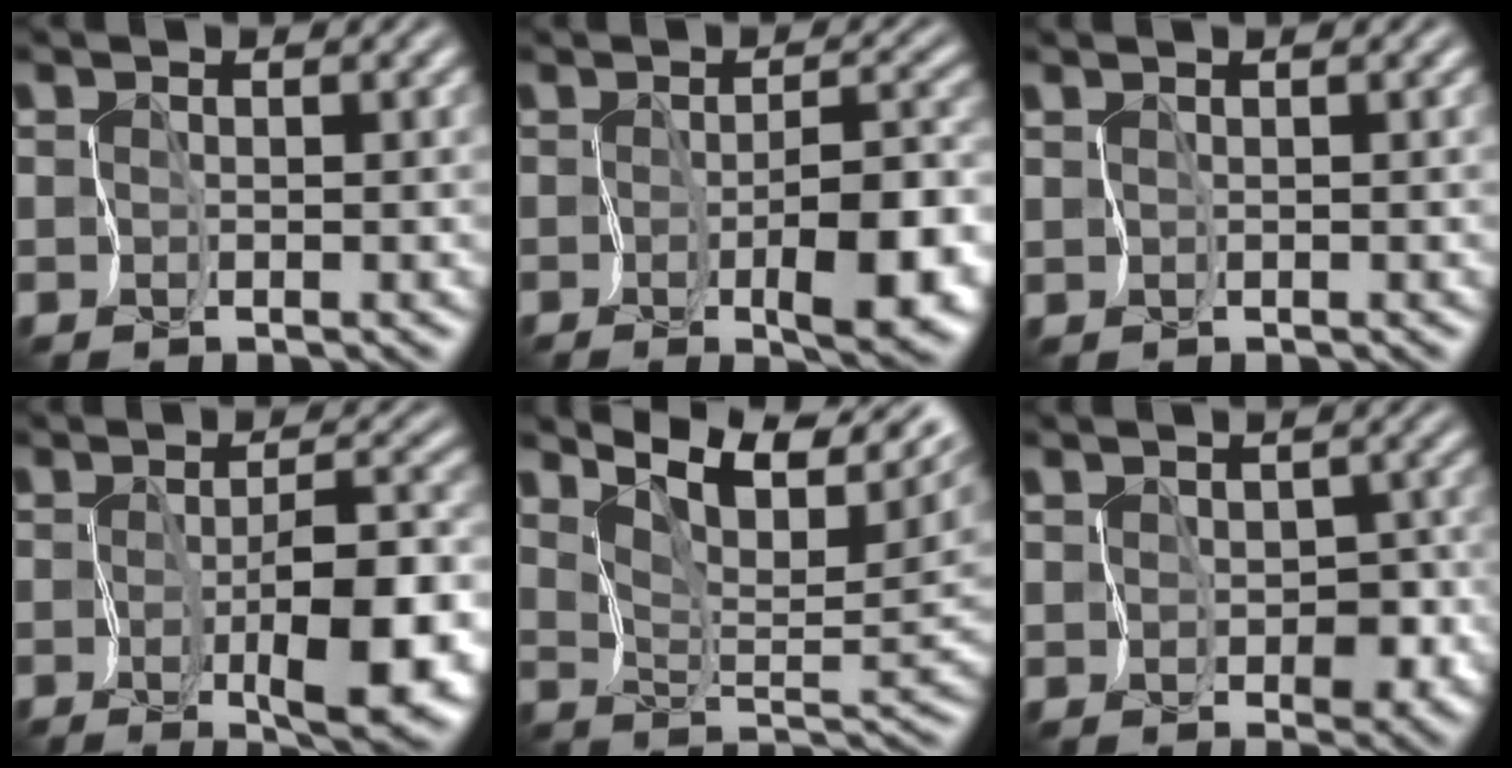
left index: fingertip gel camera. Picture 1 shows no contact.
{"total": 5.8, "force": [-2.2, 1.8, 5.1], "torque": [-0.072, -0.001, -0.034]}
{"total": 0.9, "force": [0.6, 0.2, 0.6], "torque": [-0.012, 0.003, 0.012]}
{"total": 7.2, "force": [-2.3, 1.9, 6.5], "torque": [-0.096, -0.001, -0.038]}
{"total": 8.4, "force": [6.4, 2.2, 4.9], "torque": [-0.082, 0.004, 0.114]}
{"total": 4.1, "force": [-1.0, 3.0, 2.7], "torque": [-0.029, 0.006, -0.002]}